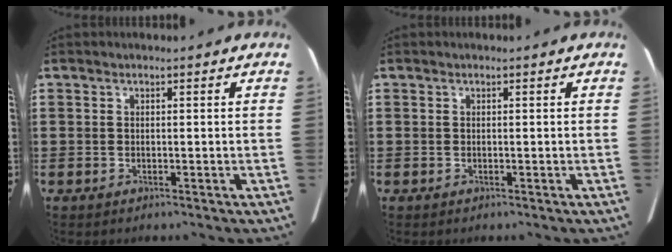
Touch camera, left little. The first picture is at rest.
{"total": 0.0}